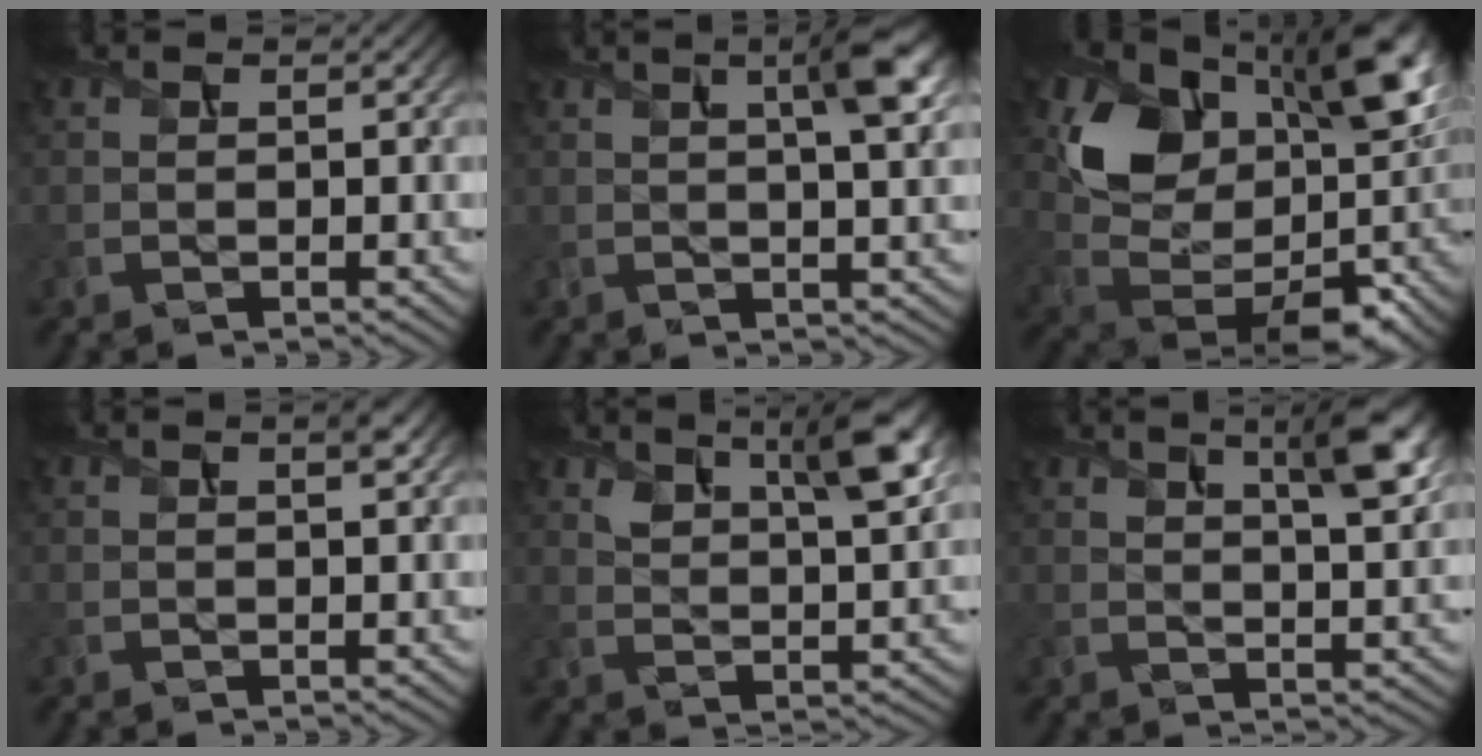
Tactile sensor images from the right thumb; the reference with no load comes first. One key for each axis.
{"total": 5.5, "fx": 1.9, "fy": 1.1, "fz": 5.1, "tx": -0.078, "ty": 0.010, "tz": 0.030}
{"total": 15.1, "fx": 5.7, "fy": 10.0, "fz": 9.7, "tx": -0.150, "ty": -0.004, "tz": 0.111}
{"total": 1.0, "fx": 0.5, "fy": 0.1, "fz": 0.9, "tx": -0.015, "ty": 0.003, "tz": 0.008}
{"total": 8.0, "fx": 4.7, "fy": 2.8, "fz": 5.8, "tx": -0.105, "ty": -0.002, "tz": 0.087}
{"total": 6.7, "fx": 3.5, "fy": 1.9, "fz": 5.4, "tx": -0.084, "ty": 0.002, "tz": 0.060}